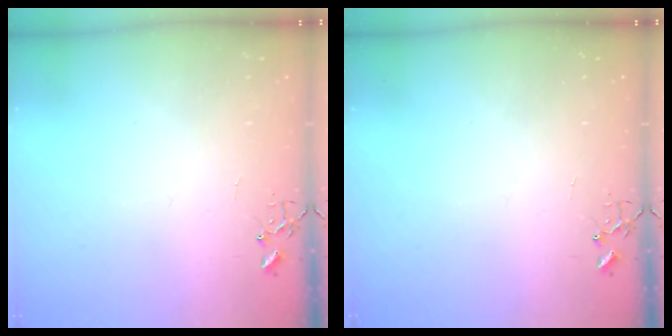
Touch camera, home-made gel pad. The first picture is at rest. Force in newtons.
{"total": 0.0}